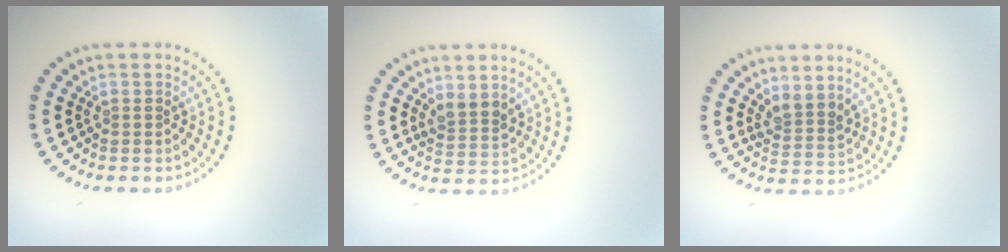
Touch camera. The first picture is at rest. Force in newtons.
{"total": 2.1, "press": 1.8, "slide": 1.0}
{"total": 2.4, "press": 1.9, "slide": 1.5}